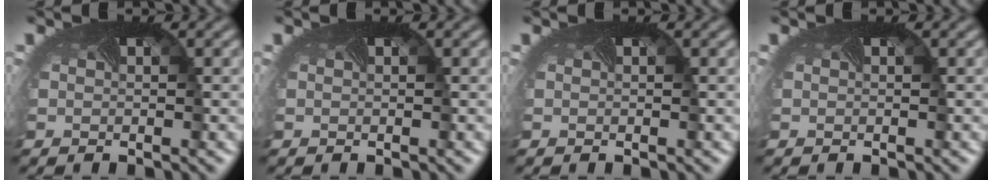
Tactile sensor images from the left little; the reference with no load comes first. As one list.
[{"total": 0.0}, {"total": 0.0}, {"total": 0.0}]